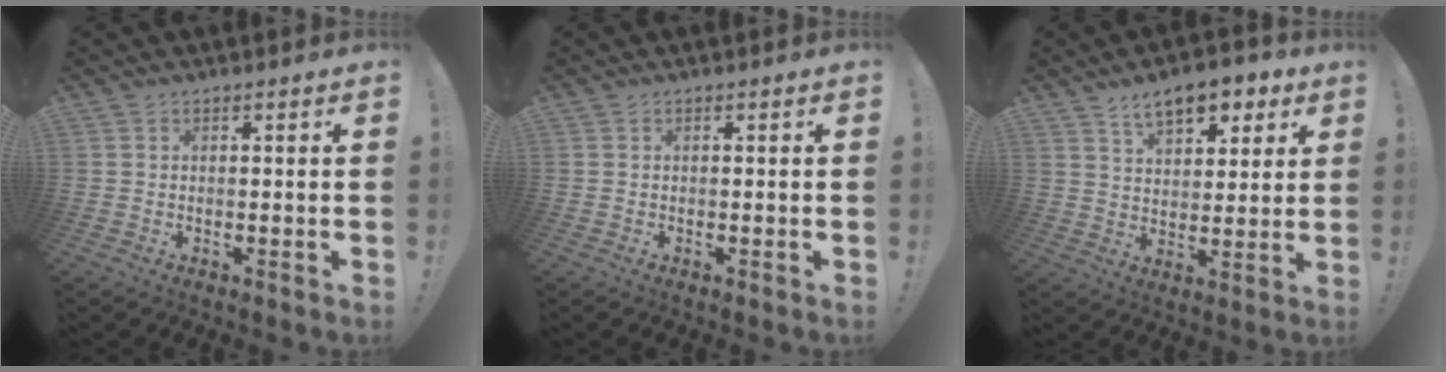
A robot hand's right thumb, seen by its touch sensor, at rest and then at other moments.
{"total": 0.0}
{"total": 11.2, "force": [6.9, 5.7, 6.7], "torque": [-0.096, -0.031, 0.123]}